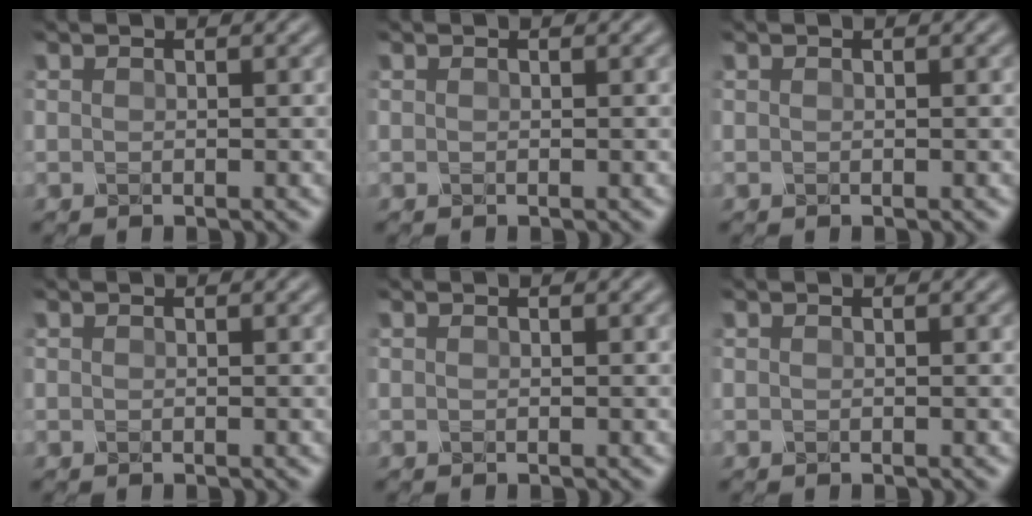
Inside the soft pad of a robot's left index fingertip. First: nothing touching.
{"total": 0.0}
{"total": 0.0}
{"total": 0.0}
{"total": 0.0}
{"total": 0.0}